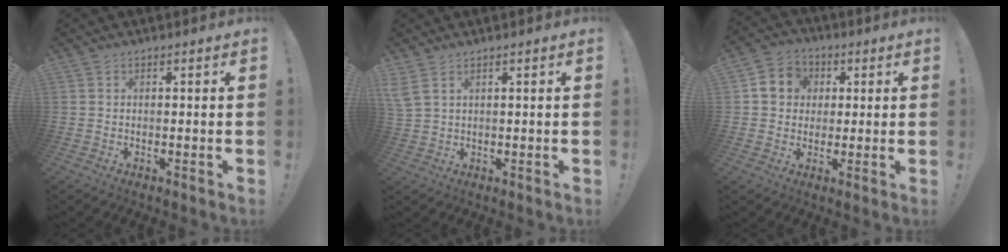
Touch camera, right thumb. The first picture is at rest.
{"total": 3.7, "force": [2.2, 1.2, 2.7], "torque": [-0.059, -0.010, 0.043]}
{"total": 8.2, "force": [1.3, 7.6, 2.7], "torque": [-0.032, 0.005, 0.029]}